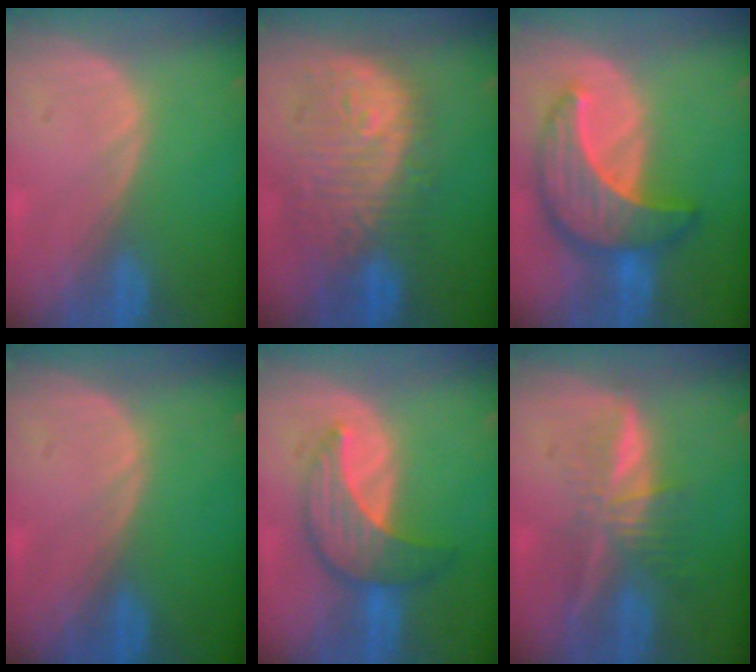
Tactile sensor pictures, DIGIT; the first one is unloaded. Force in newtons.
{"total": 11.5, "press": 10.6, "slide": 4.5}
{"total": 9.9, "press": 9.9, "slide": 0.8}
{"total": 0.0}
{"total": 7.1, "press": 7.1, "slide": 0.1}
{"total": 6.7, "press": 5.8, "slide": 3.3}